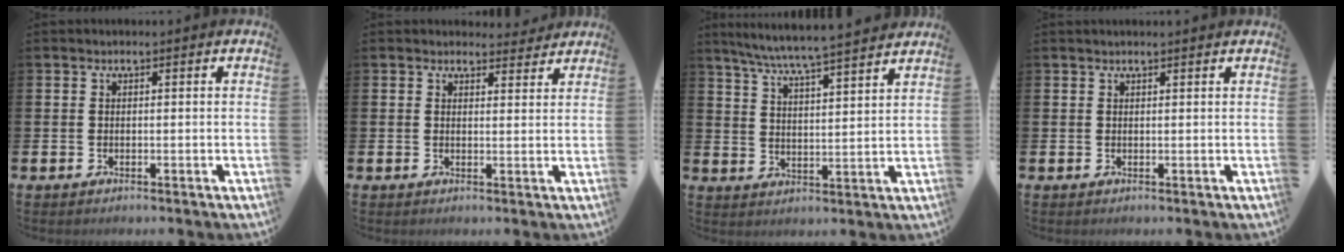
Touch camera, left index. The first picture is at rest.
{"total": 2.7, "force": [2.6, 0.8, -0.1], "torque": [0.006, -0.013, 0.046]}
{"total": 6.9, "force": [6.6, -0.3, 2.1], "torque": [-0.066, -0.041, 0.115]}
{"total": 0.8, "force": [0.7, -0.1, 0.2], "torque": [-0.002, 0.000, 0.013]}